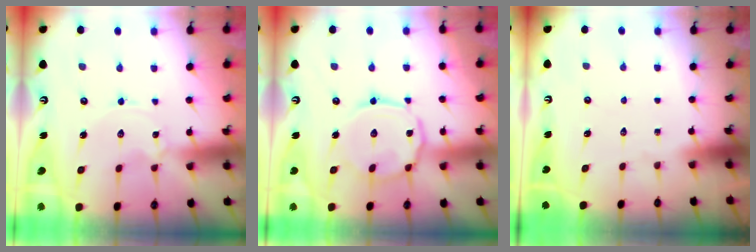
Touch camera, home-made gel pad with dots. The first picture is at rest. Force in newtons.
{"total": 10.0, "press": 10.0, "slide": 0.9}
{"total": 0.0}